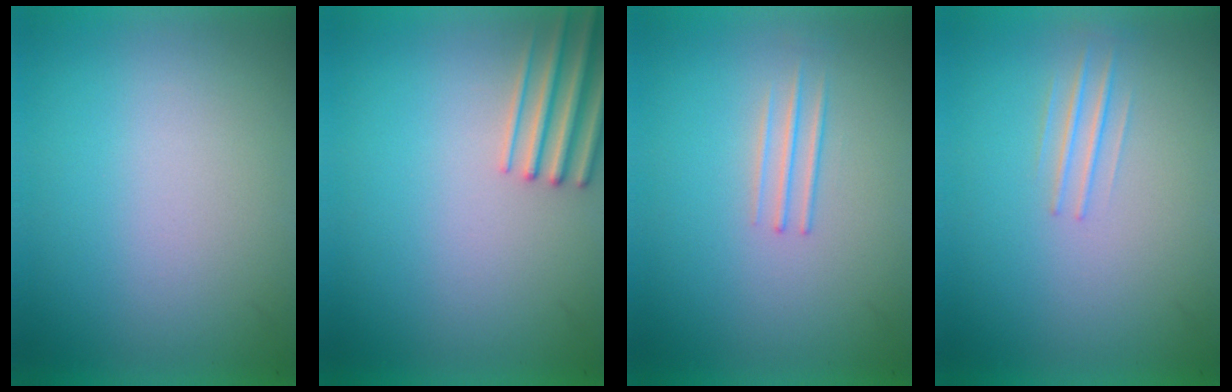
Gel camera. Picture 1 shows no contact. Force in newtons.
{"total": 2.0}
{"total": 1.3}
{"total": 1.3}